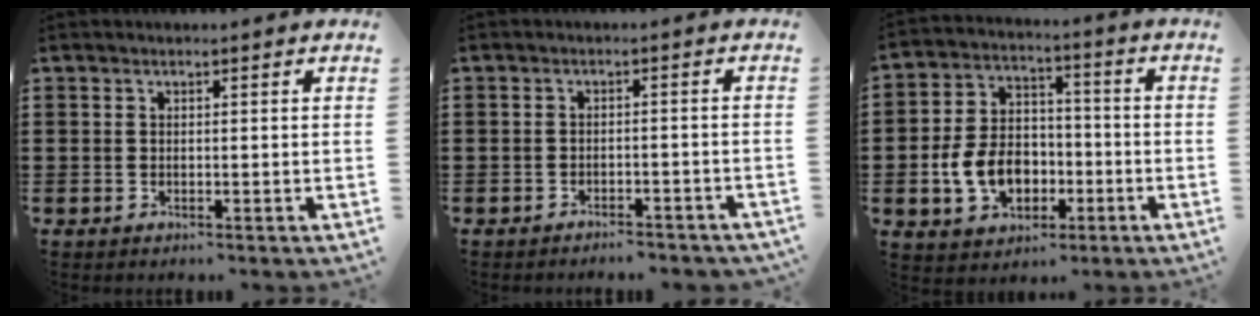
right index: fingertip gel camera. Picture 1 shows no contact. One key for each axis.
{"total": 2.0, "fx": -2.0, "fy": 0.1, "fz": 0.3, "tx": -0.011, "ty": -0.001, "tz": -0.041}
{"total": 9.1, "fx": -2.6, "fy": 6.6, "fz": 5.7, "tx": -0.130, "ty": 0.008, "tz": -0.050}